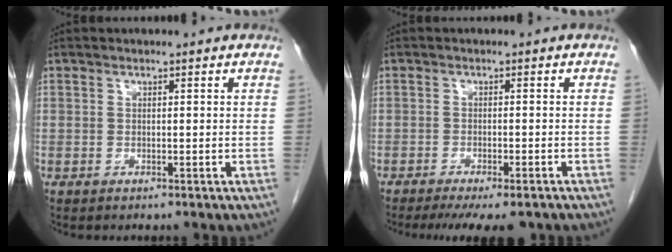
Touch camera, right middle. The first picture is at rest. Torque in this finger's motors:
{"motor_torque": [0.19, -0.11, 0.09, 0.07]}